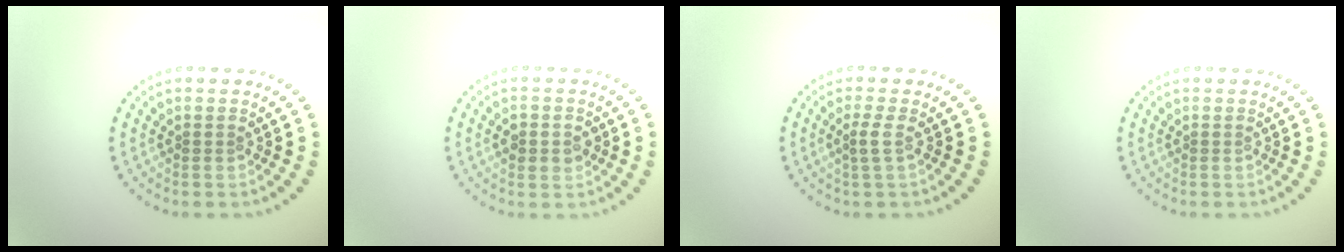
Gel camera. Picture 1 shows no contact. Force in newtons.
{"total": 2.1, "press": 2.1, "slide": 0.1}
{"total": 1.2, "press": 0.9, "slide": 0.8}
{"total": 0.0}